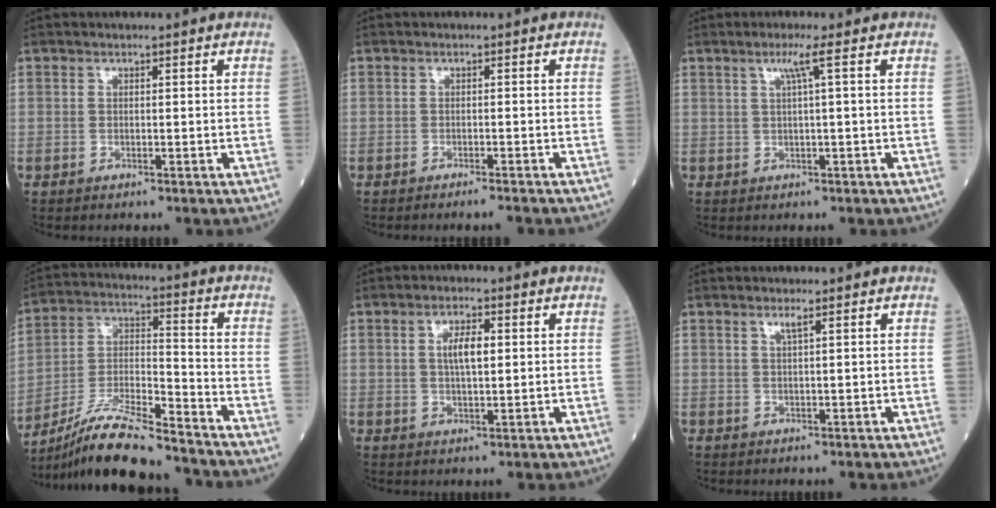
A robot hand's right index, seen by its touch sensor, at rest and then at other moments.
{"total": 2.4, "force": [-2.2, -0.3, 1.0], "torque": [-0.013, -0.002, -0.027]}
{"total": 2.5, "force": [0.9, -0.8, 2.2], "torque": [-0.047, 0.003, 0.022]}
{"total": 15.0, "force": [-13.3, 0.8, 6.9], "torque": [-0.132, -0.007, -0.243]}
{"total": 4.4, "force": [1.0, 1.2, 4.1], "torque": [-0.078, 0.006, 0.020]}
{"total": 1.2, "force": [0.8, -0.2, 0.9], "torque": [-0.025, -0.001, 0.019]}